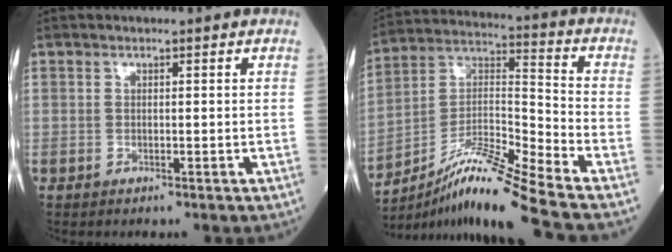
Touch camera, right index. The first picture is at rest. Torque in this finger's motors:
{"motor_torque": [-0.30, -0.38, 0.27, 0.04]}